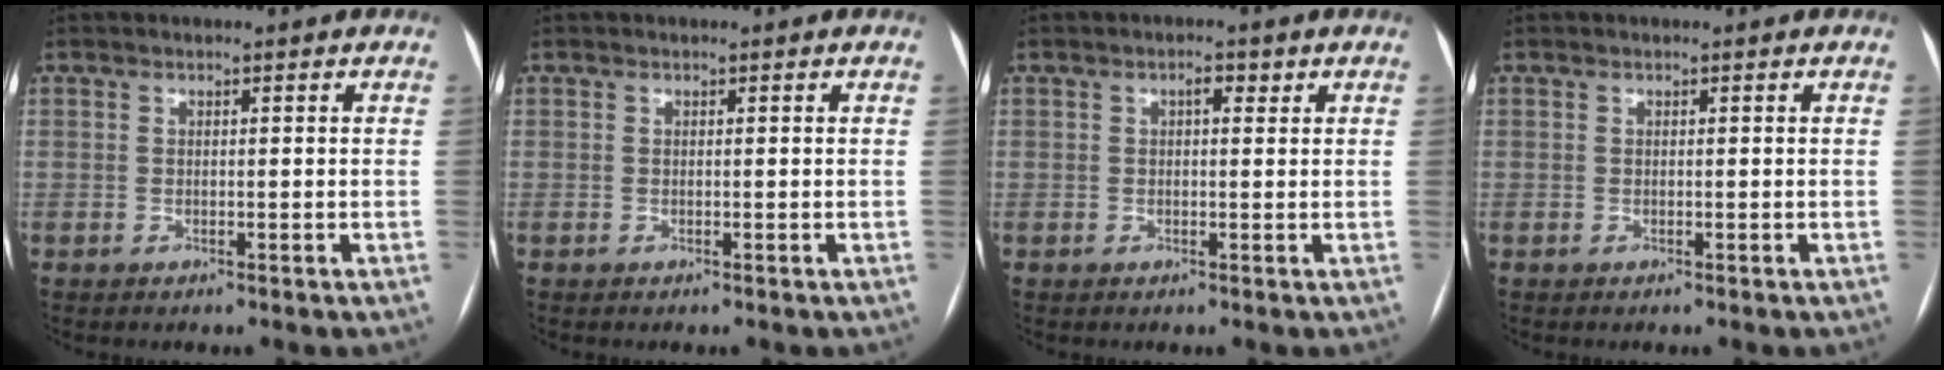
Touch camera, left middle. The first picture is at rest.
{"total": 0.0}
{"total": 1.7, "force": [0.7, 0.7, 1.4], "torque": [-0.022, 0.008, 0.010]}
{"total": 0.0}